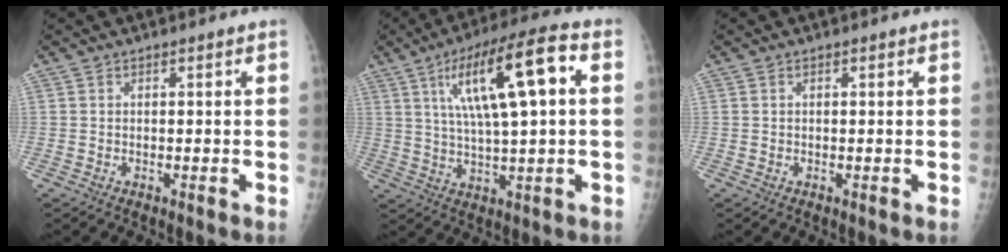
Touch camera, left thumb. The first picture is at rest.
{"total": 16.8, "force": [4.5, 4.0, 15.6], "torque": [-0.270, 0.018, 0.075]}
{"total": 0.0}